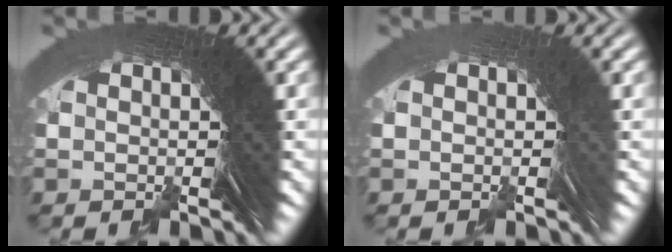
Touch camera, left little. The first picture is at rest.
{"total": 2.2, "force": [0.5, -0.7, -2.0], "torque": [0.032, 0.010, 0.004]}